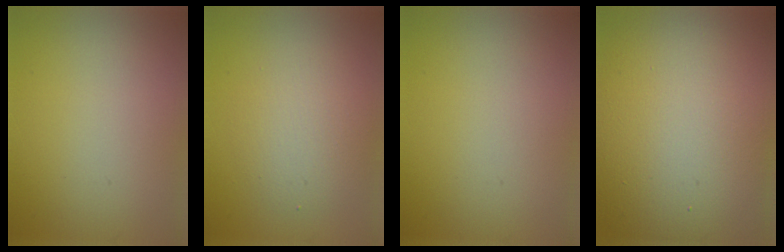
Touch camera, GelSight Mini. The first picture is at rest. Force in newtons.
{"total": 3.0, "press": 3.0, "slide": 0.1}
{"total": 0.0}
{"total": 16.9, "press": 16.9, "slide": 1.0}